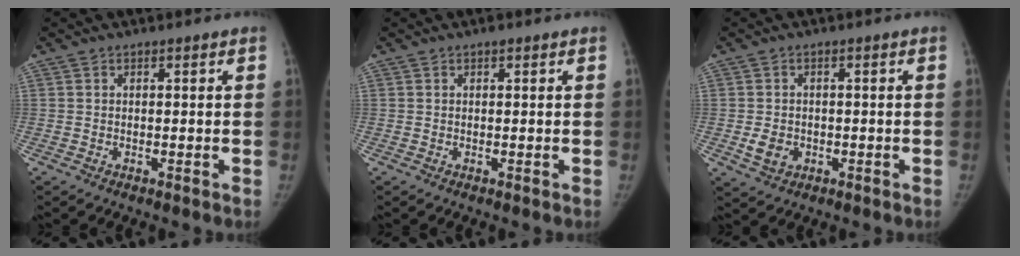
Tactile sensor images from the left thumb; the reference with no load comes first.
{"total": 0.5, "force": [0.3, 0.2, 0.4], "torque": [-0.004, 0.000, 0.003]}
{"total": 3.9, "force": [-1.1, 3.2, 1.9], "torque": [-0.025, 0.002, -0.013]}